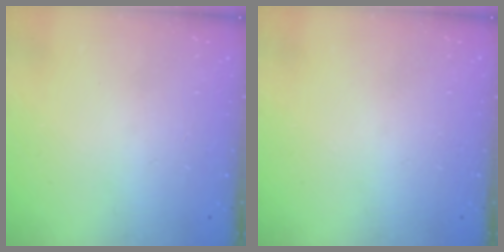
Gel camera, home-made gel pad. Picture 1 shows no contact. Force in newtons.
{"total": 0.0}